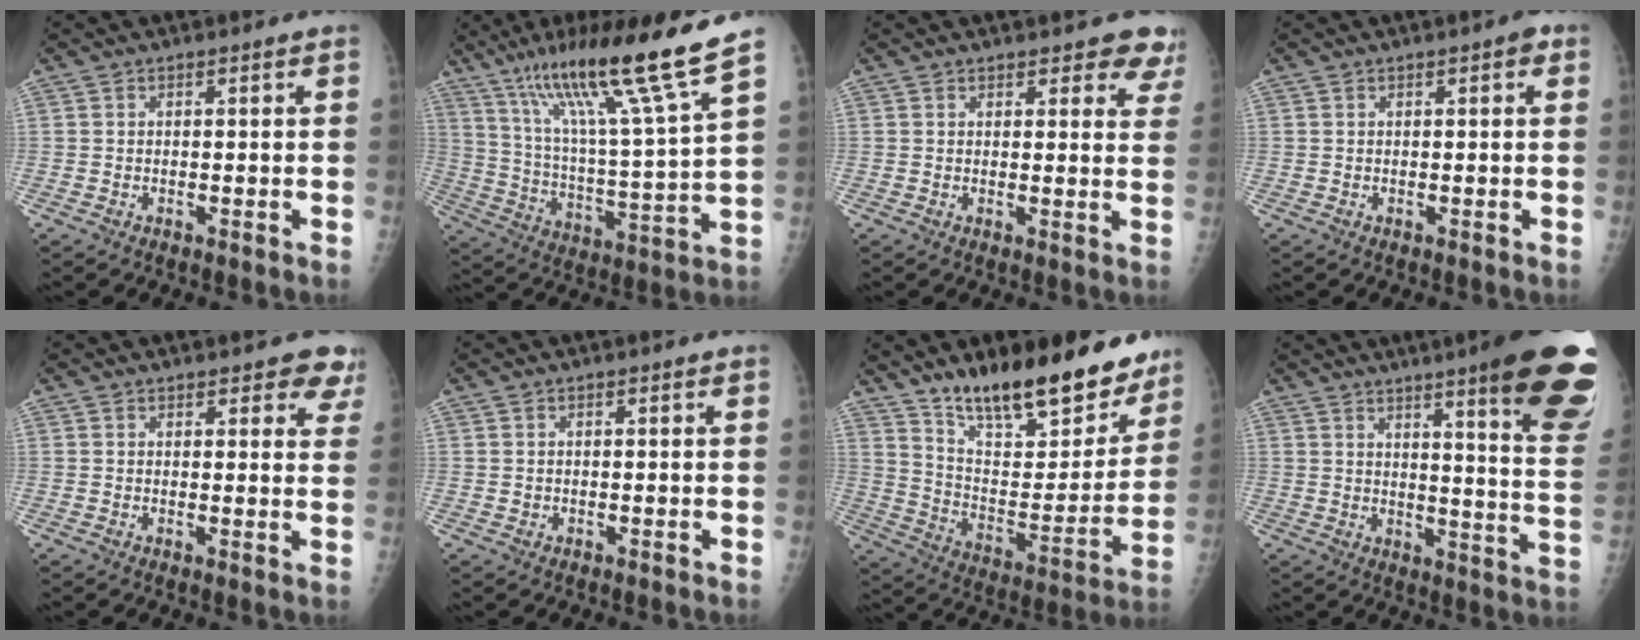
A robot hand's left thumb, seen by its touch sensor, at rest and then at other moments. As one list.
[{"total": 20.2, "force": [14.3, -0.5, 14.2], "torque": [-0.221, -0.074, 0.245]}, {"total": 6.8, "force": [5.8, 2.9, 2.1], "torque": [0.025, -0.025, 0.048]}, {"total": 1.4, "force": [0.6, 0.6, 1.2], "torque": [-0.012, 0.003, 0.004]}, {"total": 6.1, "force": [4.9, 2.7, 2.4], "torque": [0.017, -0.020, 0.043]}, {"total": 0.6, "force": [0.1, 0.5, 0.1], "torque": [0.001, 0.001, 0.002]}, {"total": 24.1, "force": [18.2, 8.8, 13.1], "torque": [-0.155, -0.098, 0.290]}, {"total": 24.7, "force": [15.6, 2.7, 19.0], "torque": [-0.208, -0.081, 0.203]}]